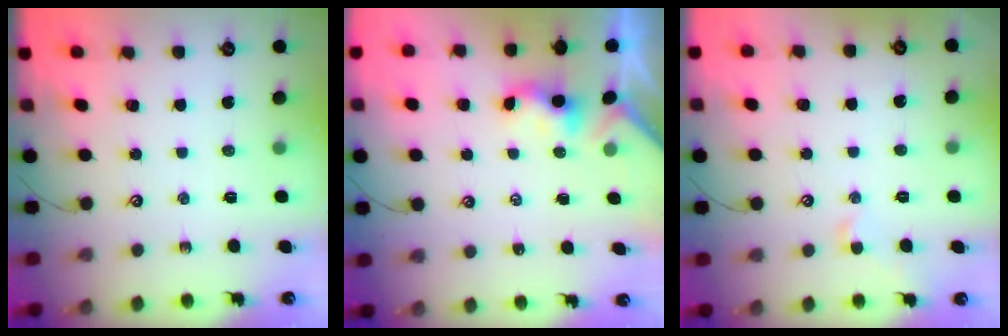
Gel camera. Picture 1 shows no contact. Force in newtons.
{"total": 0.5, "press": 0.4, "slide": 0.3}
{"total": 0.5, "press": 0.2, "slide": 0.5}